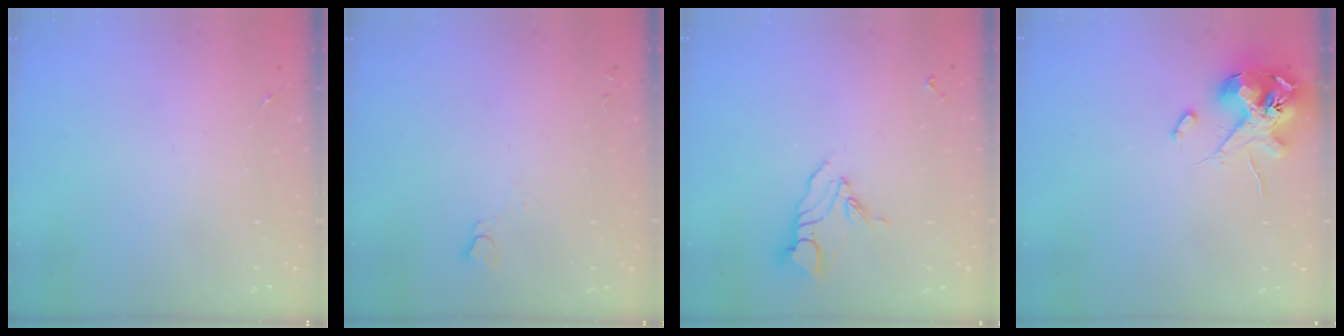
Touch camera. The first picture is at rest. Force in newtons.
{"total": 2.7, "press": 2.7, "slide": 0.3}
{"total": 8.5, "press": 8.4, "slide": 0.9}
{"total": 13.6, "press": 13.5, "slide": 1.9}